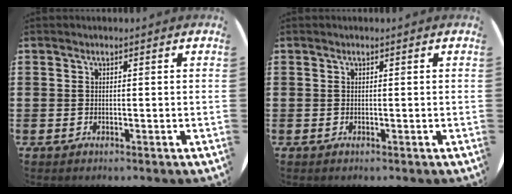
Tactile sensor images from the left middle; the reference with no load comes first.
{"total": 0.0}